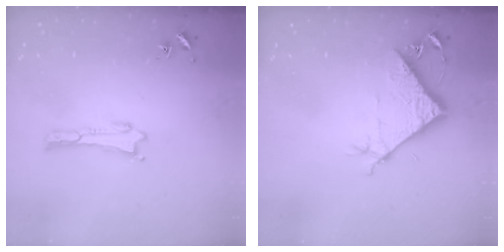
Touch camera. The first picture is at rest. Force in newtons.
{"total": 8.1, "press": 8.1, "slide": 0.5}